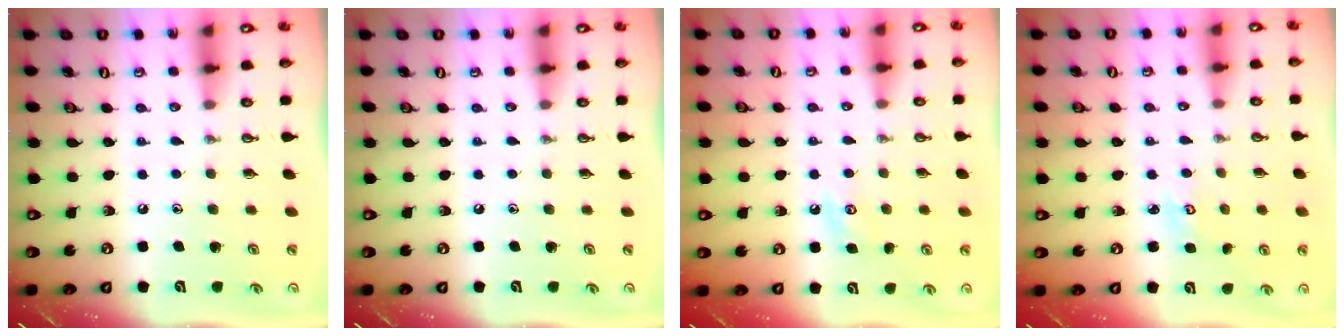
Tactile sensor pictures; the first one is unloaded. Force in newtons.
{"total": 0.0}
{"total": 5.4, "press": 5.4, "slide": 0.8}
{"total": 2.8, "press": 2.8, "slide": 0.3}